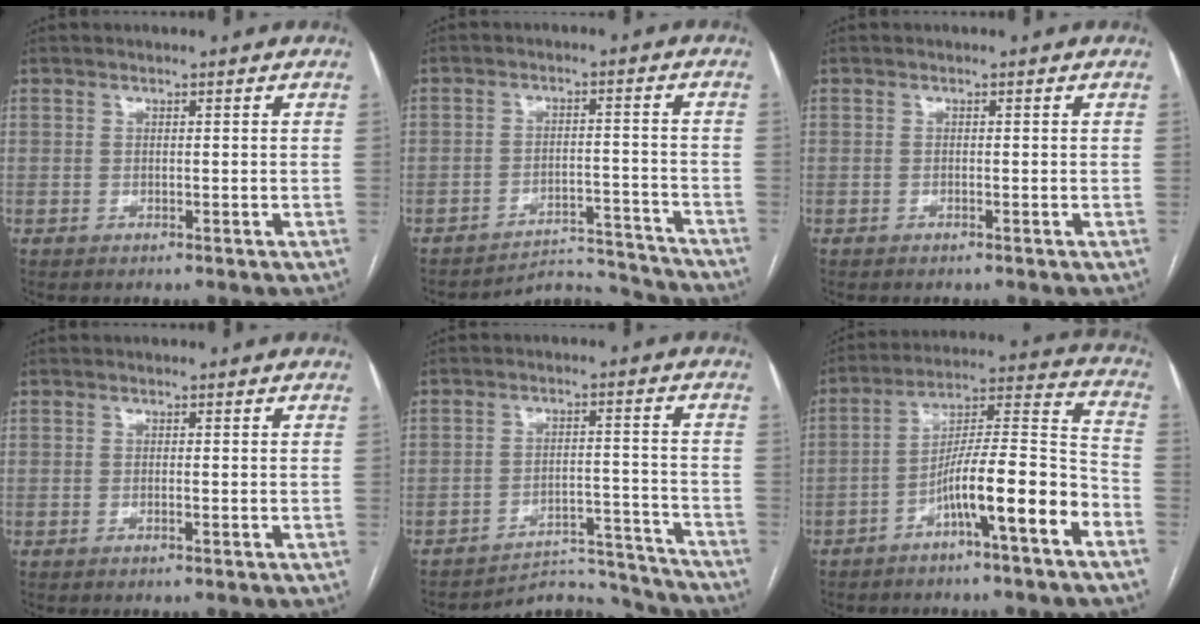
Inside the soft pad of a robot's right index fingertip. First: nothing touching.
{"total": 9.9, "force": [-9.7, 0.8, -1.9], "torque": [0.039, 0.044, -0.135]}
{"total": 0.0}
{"total": 0.7, "force": [-0.2, 0.2, 0.6], "torque": [-0.011, -0.001, -0.003]}
{"total": 11.2, "force": [-11.0, 1.5, -1.5], "torque": [0.039, 0.046, -0.154]}
{"total": 13.2, "force": [-6.6, 0.5, 11.4], "torque": [-0.186, 0.020, -0.107]}